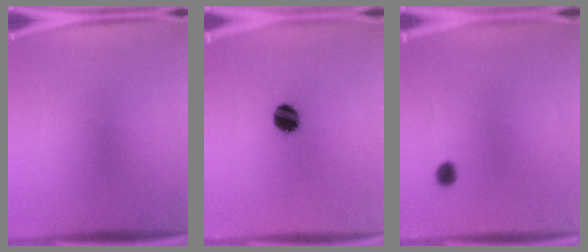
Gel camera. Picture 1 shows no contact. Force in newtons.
{"total": 7.7}
{"total": 1.9}